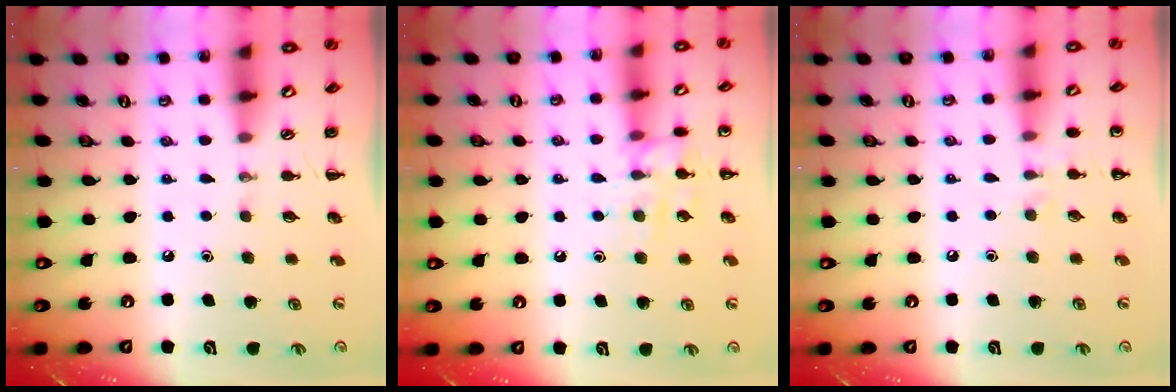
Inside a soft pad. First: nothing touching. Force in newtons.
{"total": 9.4, "press": 9.4, "slide": 1.1}
{"total": 5.2, "press": 4.9, "slide": 1.7}